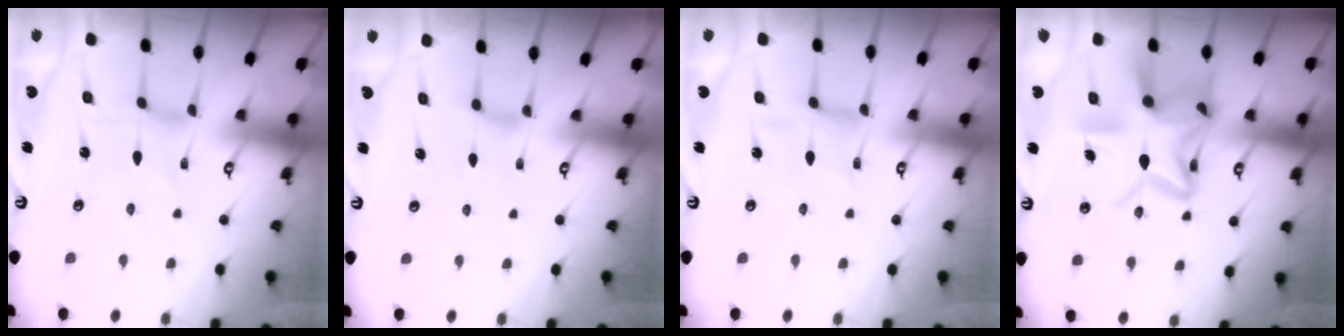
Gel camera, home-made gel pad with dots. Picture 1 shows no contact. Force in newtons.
{"total": 2.3, "press": 2.2, "slide": 0.5}
{"total": 2.3, "press": 2.3, "slide": 0.5}
{"total": 18.2, "press": 18.1, "slide": 1.3}